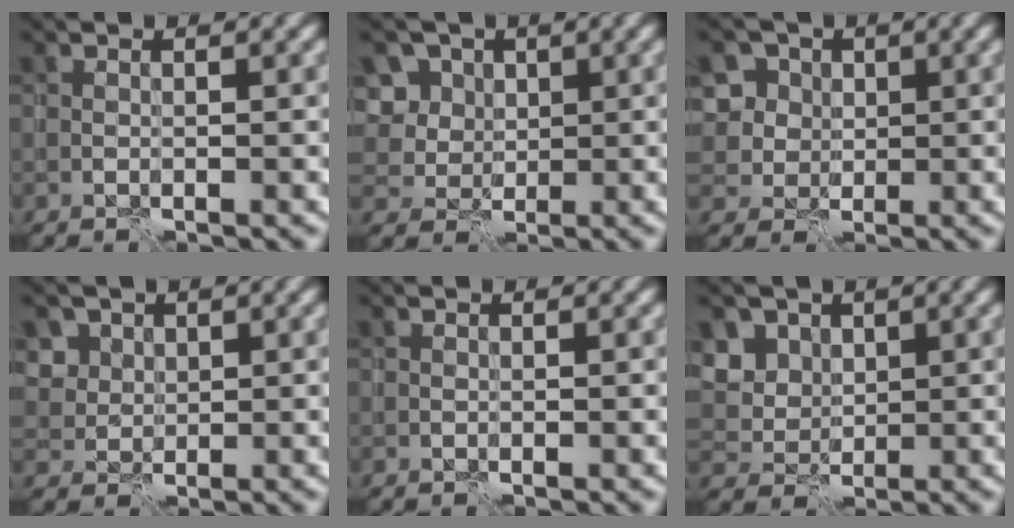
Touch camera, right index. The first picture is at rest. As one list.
[{"total": 7.8, "force": [3.1, 6.4, 3.1], "torque": [-0.067, 0.019, 0.038]}, {"total": 7.7, "force": [2.8, 6.5, 2.8], "torque": [-0.059, 0.017, 0.033]}, {"total": 4.1, "force": [2.3, 3.2, 1.2], "torque": [-0.043, -0.002, 0.055]}, {"total": 0.0}, {"total": 4.5, "force": [2.2, 3.6, 1.6], "torque": [-0.051, -0.003, 0.052]}]